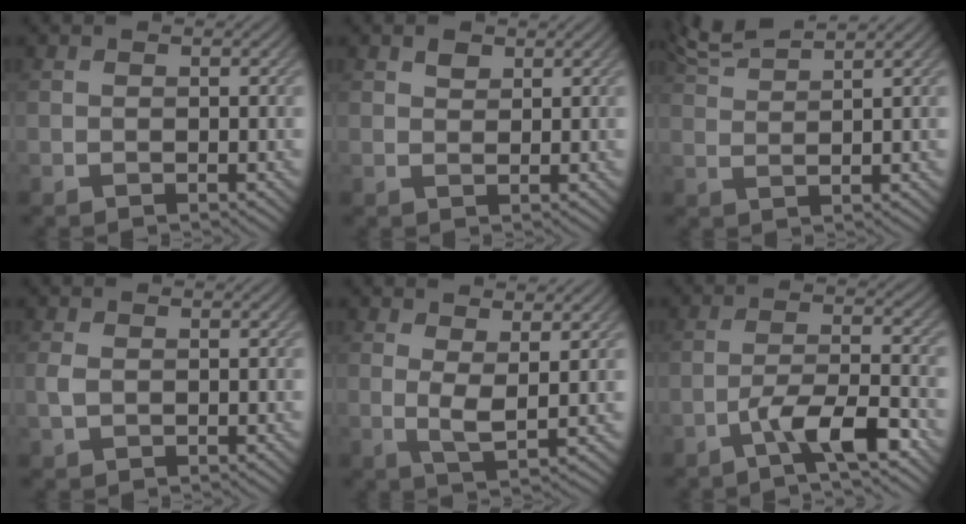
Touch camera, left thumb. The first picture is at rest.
{"total": 1.2, "force": [1.1, 0.6, 0.3], "torque": [-0.009, 0.000, 0.019]}
{"total": 4.6, "force": [4.1, 0.3, 2.0], "torque": [-0.041, 0.016, 0.074]}
{"total": 1.3, "force": [0.2, 0.9, 0.9], "torque": [-0.028, 0.000, 0.002]}
{"total": 3.1, "force": [1.5, 0.6, 2.7], "torque": [-0.061, -0.007, 0.029]}
{"total": 6.8, "force": [-4.1, 1.4, 5.3], "torque": [-0.092, 0.012, -0.079]}